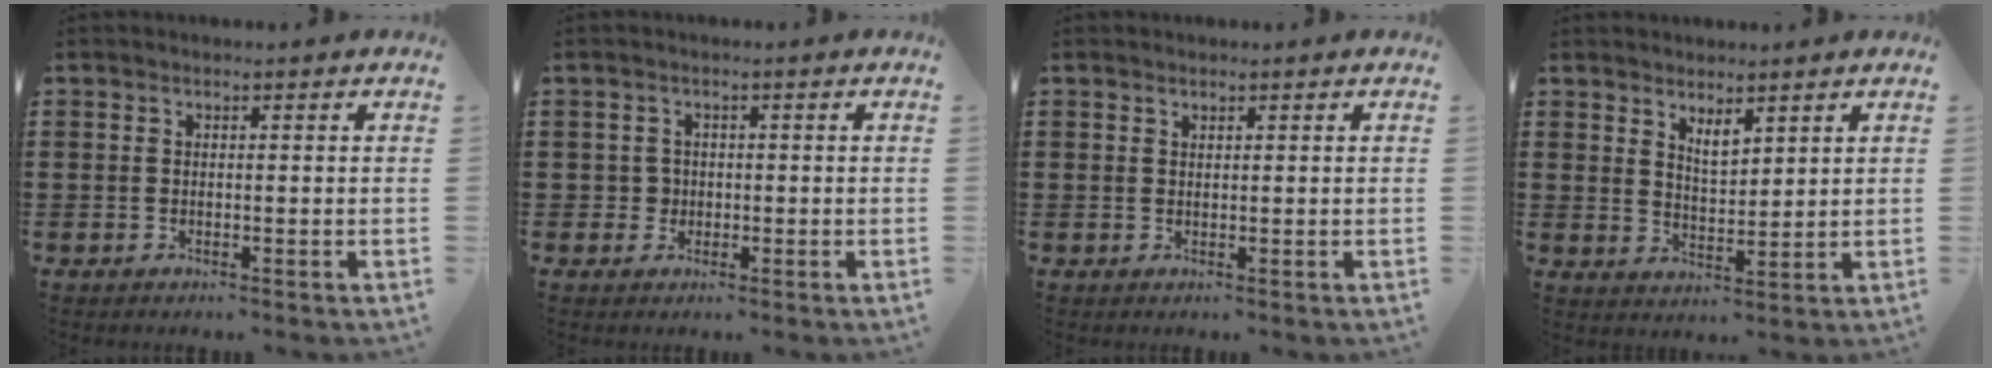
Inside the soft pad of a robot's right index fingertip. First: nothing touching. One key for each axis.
{"total": 1.9, "fx": -0.2, "fy": 1.8, "fz": 0.5, "tx": -0.017, "ty": 0.007, "tz": -0.006}
{"total": 0.6, "fx": 0.5, "fy": 0.3, "fz": 0.0, "tx": -0.002, "ty": 0.001, "tz": 0.011}
{"total": 3.3, "fx": 2.7, "fy": 1.2, "fz": 1.5, "tx": -0.035, "ty": 0.001, "tz": 0.049}